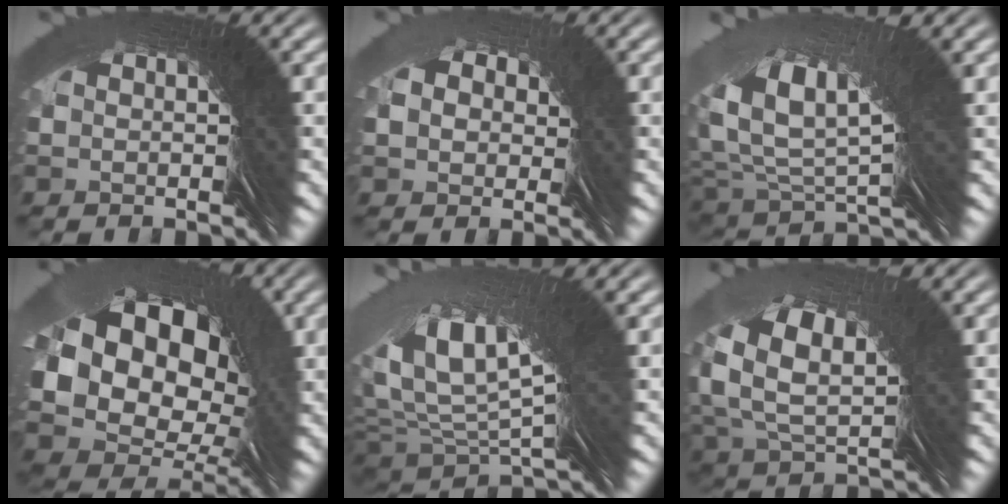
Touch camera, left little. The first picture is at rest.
{"total": 2.9, "force": [1.0, 2.7, 0.2], "torque": [-0.013, 0.004, 0.017]}
{"total": 4.0, "force": [1.8, 0.0, 3.6], "torque": [-0.070, 0.022, 0.032]}
{"total": 7.9, "force": [0.4, 7.0, 3.7], "torque": [-0.086, -0.013, 0.004]}
{"total": 6.3, "force": [3.1, 0.6, 5.4], "torque": [-0.095, 0.033, 0.045]}
{"total": 4.6, "force": [2.6, 2.2, 3.2], "torque": [-0.062, 0.017, 0.034]}